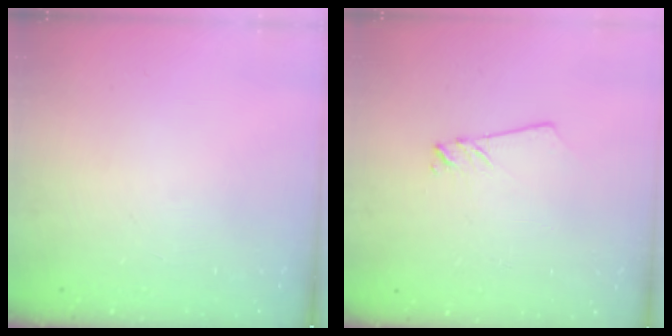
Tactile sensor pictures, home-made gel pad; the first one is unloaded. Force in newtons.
{"total": 2.0, "press": 2.0, "slide": 0.1}